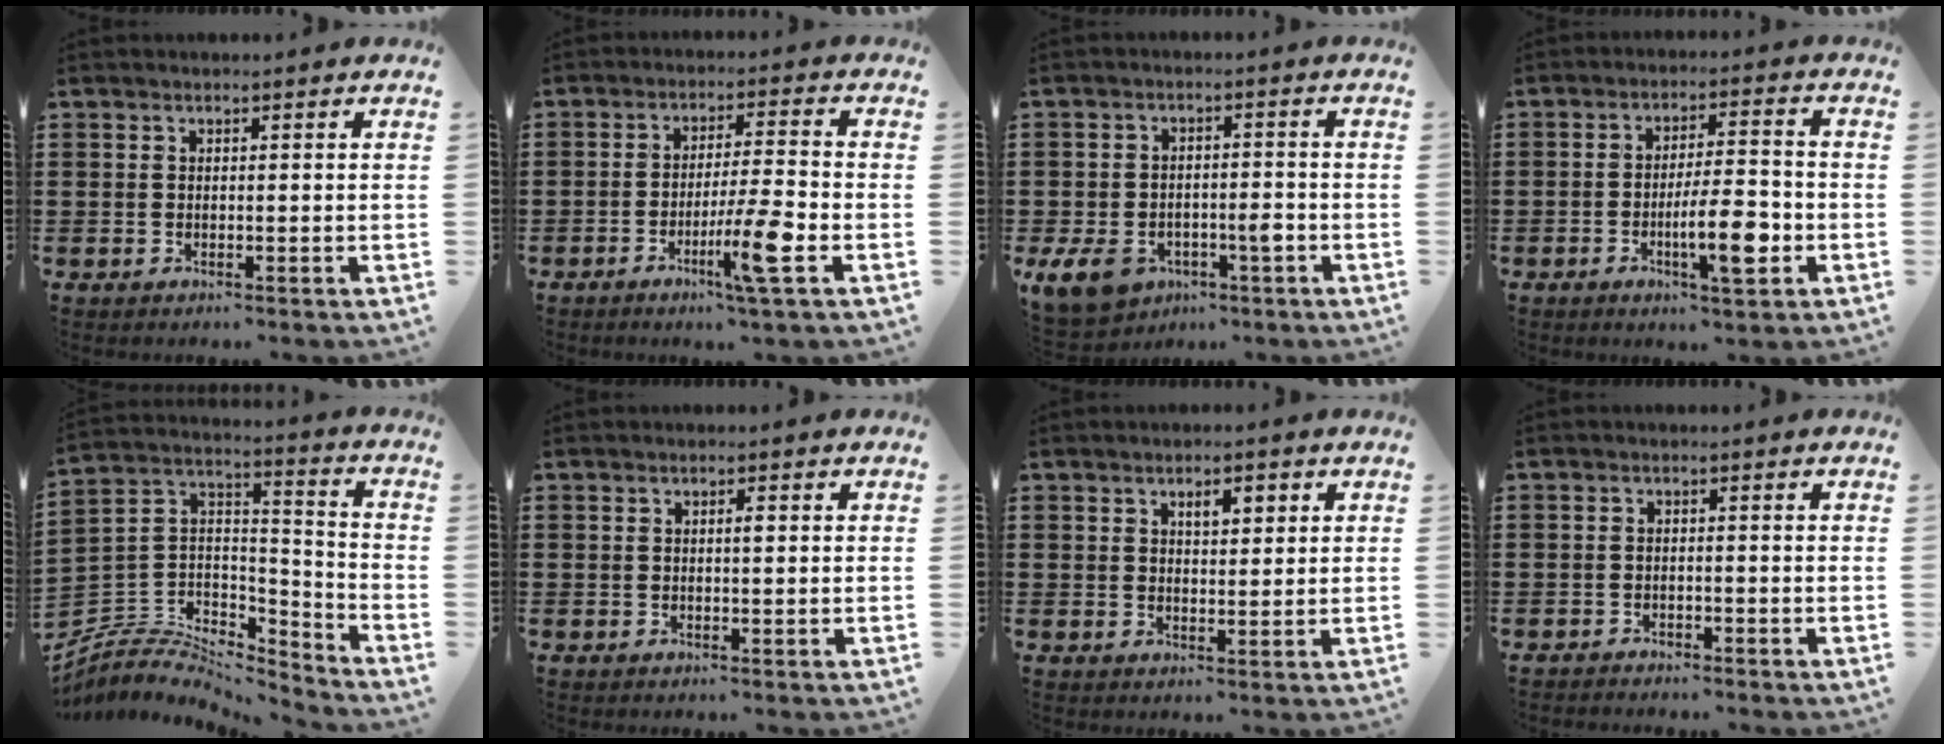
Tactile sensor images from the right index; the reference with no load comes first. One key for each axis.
{"total": 8.7, "fx": -3.5, "fy": 0.2, "fz": 8.0, "tx": -0.141, "ty": -0.010, "tz": -0.064}
{"total": 6.6, "fx": -3.5, "fy": 3.9, "fz": 4.1, "tx": -0.097, "ty": 0.006, "tz": -0.066}
{"total": 8.6, "fx": -2.8, "fy": 2.1, "fz": 7.9, "tx": -0.138, "ty": -0.002, "tz": -0.047}
{"total": 5.5, "fx": -5.0, "fy": 2.1, "fz": 1.0, "tx": -0.042, "ty": -0.004, "tz": -0.107}
{"total": 1.1, "fx": 0.2, "fy": 0.3, "fz": 1.1, "tx": -0.021, "ty": 0.002, "tz": 0.002}
{"total": 3.0, "fx": 1.3, "fy": 1.2, "fz": 2.4, "tx": -0.034, "ty": 0.000, "tz": 0.017}
{"total": 1.2, "fx": -1.2, "fy": 0.2, "fz": -0.1, "tx": -0.003, "ty": 0.003, "tz": -0.026}